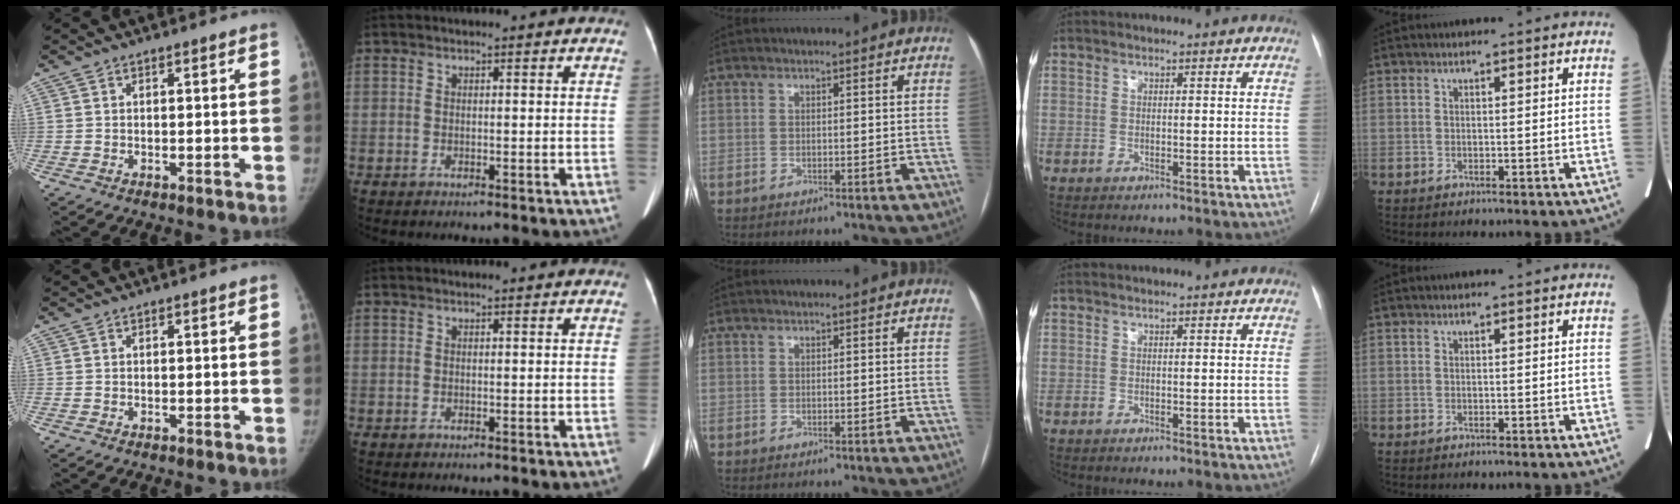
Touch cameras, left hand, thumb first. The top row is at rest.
{}